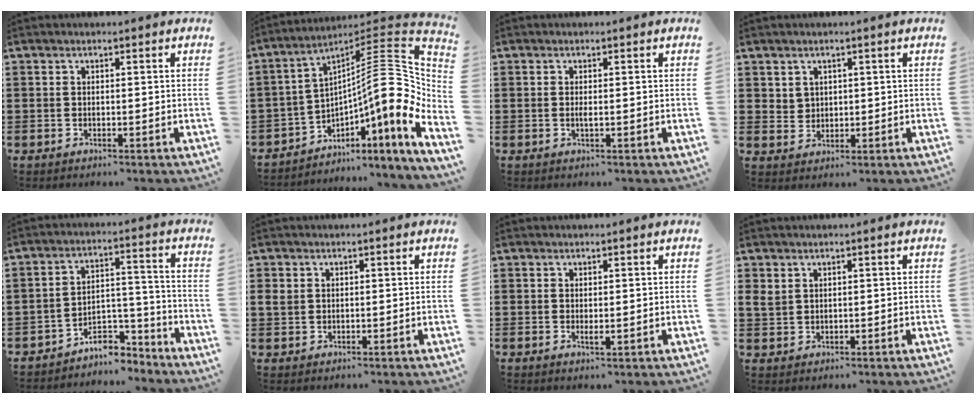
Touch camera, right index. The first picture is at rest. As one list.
[{"total": 14.7, "force": [-0.4, 3.6, 14.3], "torque": [-0.217, -0.039, -0.025]}, {"total": 0.8, "force": [-0.1, 0.1, 0.8], "torque": [-0.016, -0.003, 0.000]}, {"total": 2.3, "force": [1.3, 1.9, 0.4], "torque": [-0.016, 0.009, 0.024]}, {"total": 7.0, "force": [-5.7, 3.4, 2.3], "torque": [-0.044, 0.015, -0.109]}, {"total": 1.7, "force": [0.7, 1.4, 0.7], "torque": [-0.018, 0.007, 0.013]}, {"total": 1.2, "force": [0.1, 0.3, 1.1], "torque": [-0.022, -0.001, 0.002]}, {"total": 2.3, "force": [1.3, 1.6, 0.9], "torque": [-0.024, 0.007, 0.026]}]